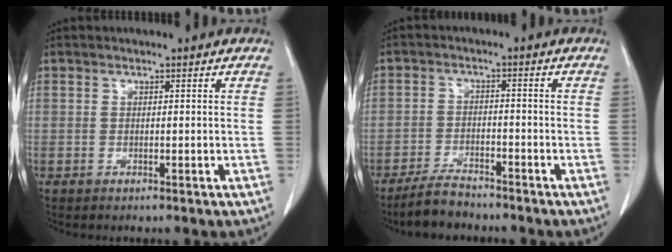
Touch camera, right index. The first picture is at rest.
{"total": 4.8, "force": [-4.3, 1.3, 1.5], "torque": [-0.035, -0.008, -0.077]}